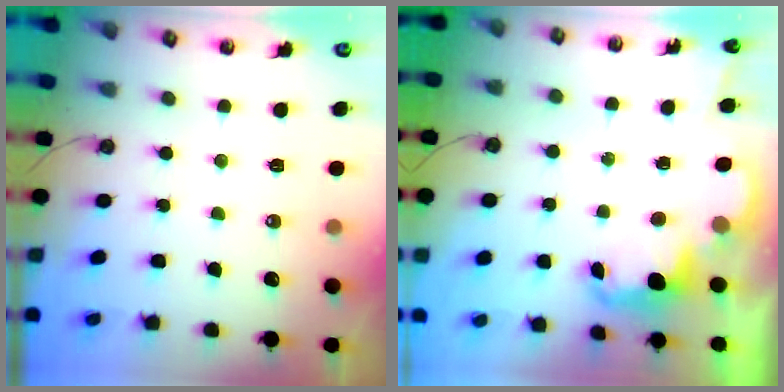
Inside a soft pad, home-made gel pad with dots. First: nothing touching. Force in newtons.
{"total": 2.4, "press": 2.3, "slide": 0.5}